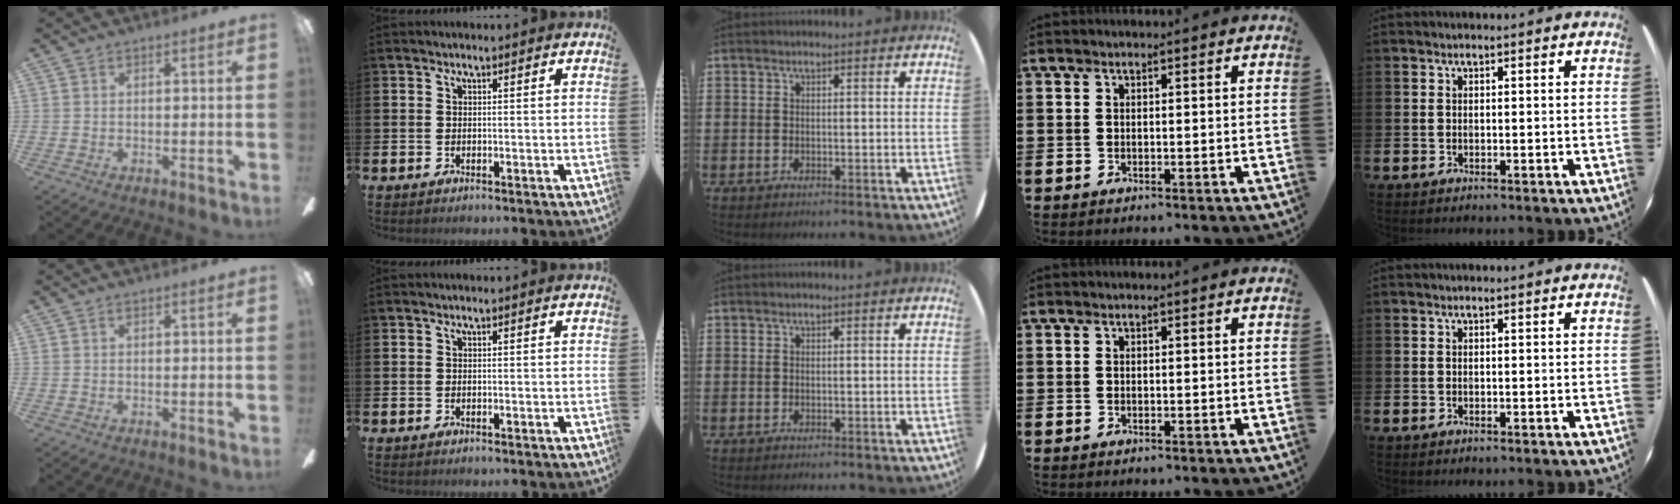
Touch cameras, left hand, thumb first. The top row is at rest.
{}